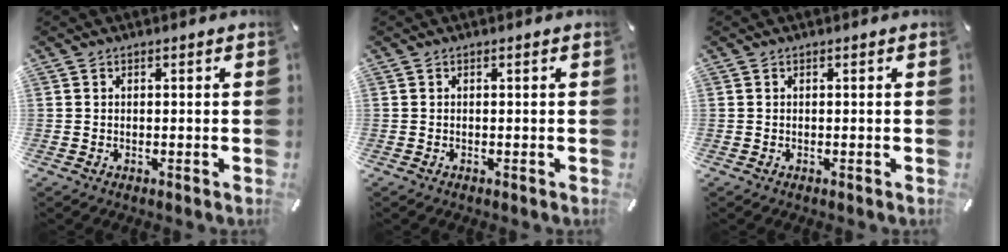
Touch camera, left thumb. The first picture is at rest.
{"total": 0.0}
{"total": 0.0}